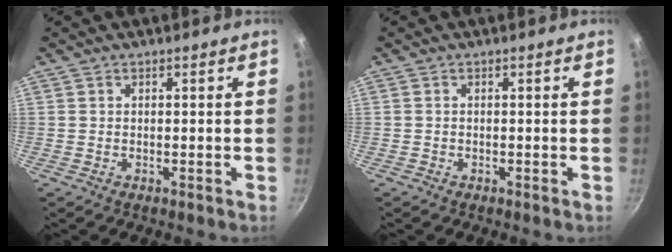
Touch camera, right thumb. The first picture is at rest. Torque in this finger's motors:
{"motor_torque": [0.04, -0.37, -0.34, 0.27, -0.04]}